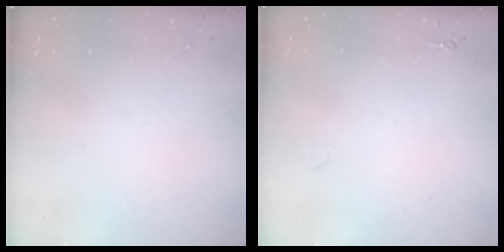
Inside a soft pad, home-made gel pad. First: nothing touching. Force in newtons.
{"total": 3.8, "press": 3.8, "slide": 0.6}